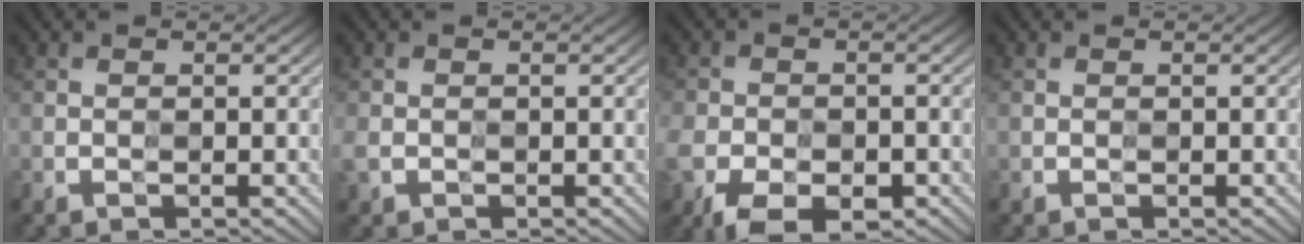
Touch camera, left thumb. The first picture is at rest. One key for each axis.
{"total": 2.5, "fx": -0.5, "fy": 1.9, "fz": 1.4, "tx": -0.047, "ty": -0.005, "tz": -0.015}
{"total": 7.4, "fx": -4.5, "fy": 4.3, "fz": 4.0, "tx": -0.095, "ty": -0.020, "tz": -0.077}
{"total": 0.0}